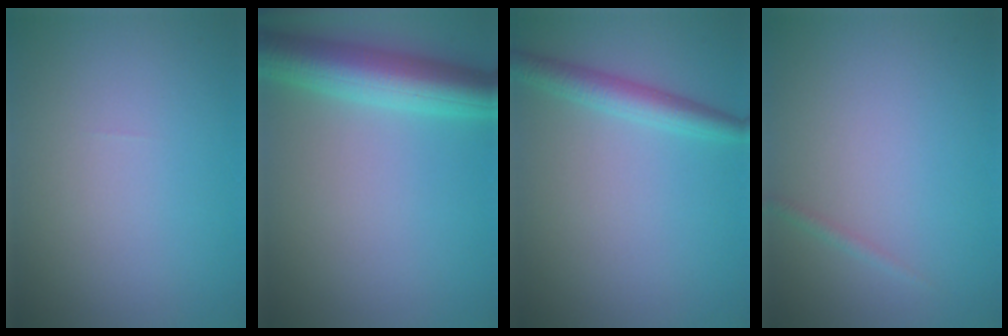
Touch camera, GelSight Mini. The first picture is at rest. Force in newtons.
{"total": 6.6, "press": 6.6, "slide": 0.1}
{"total": 2.7, "press": 2.7, "slide": 0.1}
{"total": 0.7, "press": 0.7, "slide": 0.0}